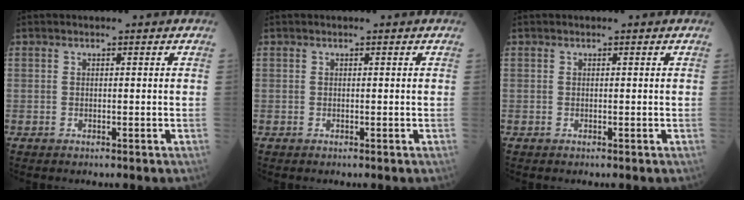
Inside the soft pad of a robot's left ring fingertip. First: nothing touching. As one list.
[{"total": 0.0}, {"total": 0.0}]